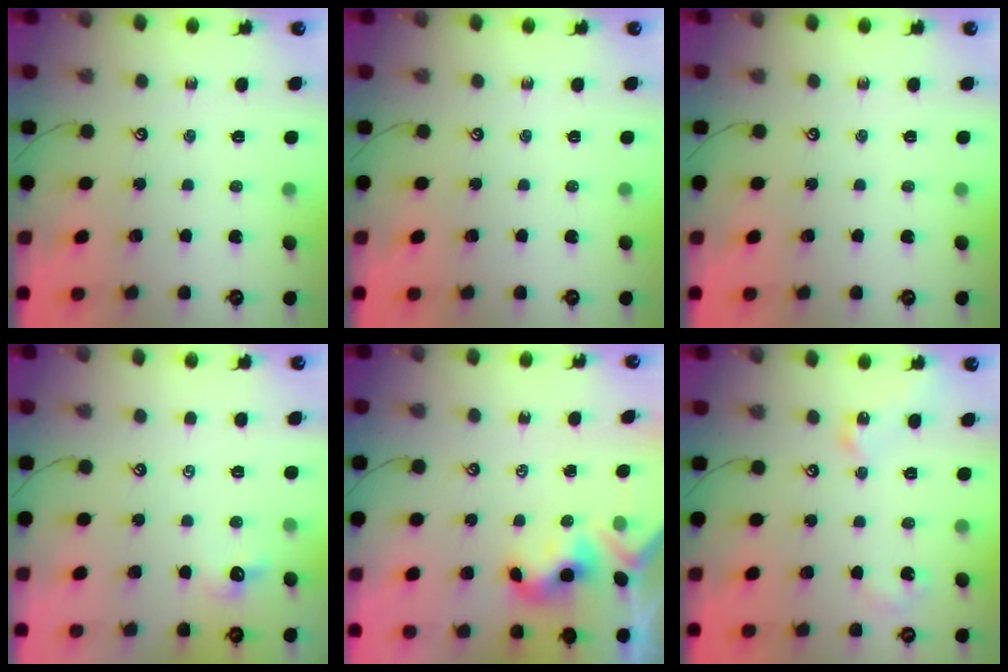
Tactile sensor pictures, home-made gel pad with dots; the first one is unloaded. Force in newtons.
{"total": 0.0}
{"total": 0.0}
{"total": 0.5, "press": 0.1, "slide": 0.5}
{"total": 3.4, "press": 3.4, "slide": 0.4}
{"total": 9.1, "press": 9.1, "slide": 0.7}